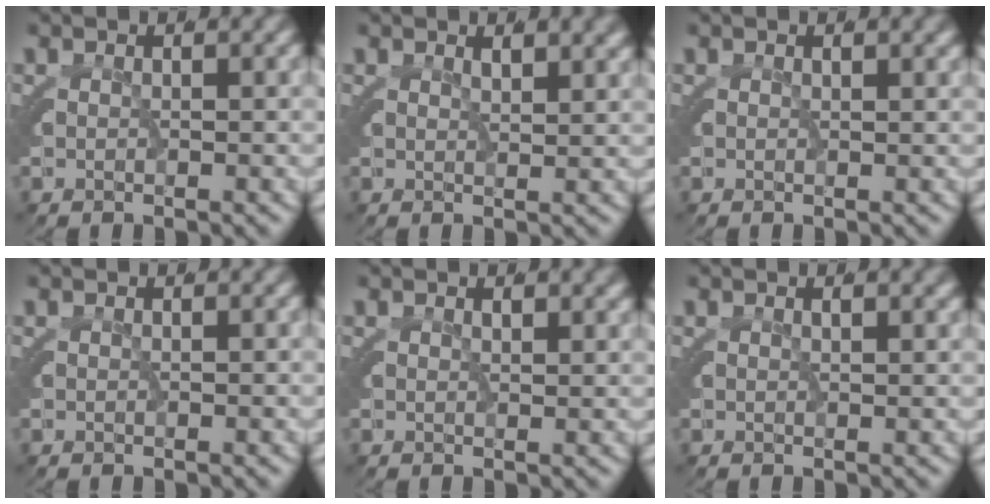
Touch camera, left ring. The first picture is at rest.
{"total": 1.6, "force": [0.8, -1.4, 0.1], "torque": [0.003, 0.001, 0.014]}
{"total": 0.6, "force": [0.5, -0.3, 0.2], "torque": [0.001, 0.005, 0.006]}
{"total": 0.0}
{"total": 0.9, "force": [0.6, -0.4, 0.4], "torque": [0.000, 0.003, 0.009]}
{"total": 0.9, "force": [0.5, -0.7, 0.2], "torque": [0.003, 0.008, 0.006]}